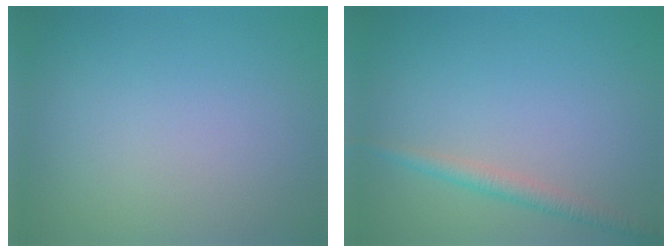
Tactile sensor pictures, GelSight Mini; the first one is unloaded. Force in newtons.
{"total": 1.9, "press": 1.9, "slide": 0.0}